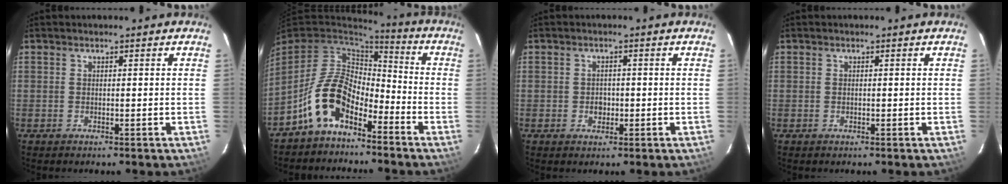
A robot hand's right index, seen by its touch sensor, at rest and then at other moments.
{"total": 12.1, "force": [-6.9, 6.5, 7.5], "torque": [-0.155, 0.017, -0.132]}
{"total": 2.2, "force": [-0.5, 1.9, 1.0], "torque": [-0.018, 0.005, -0.006]}
{"total": 0.0}